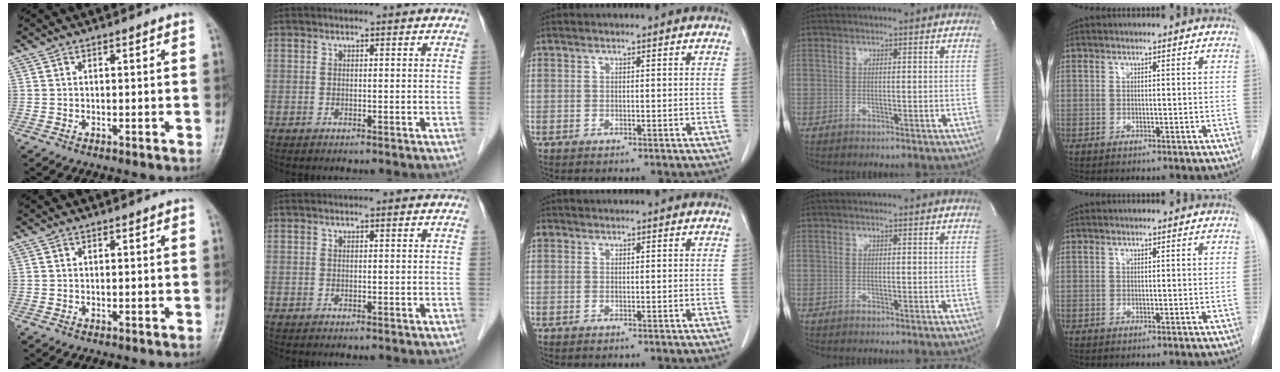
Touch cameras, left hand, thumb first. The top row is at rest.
{"middle": {"total": 1.0, "force": [0.4, 0.8, 0.2], "torque": [0.002, 0.010, 0.006]}}